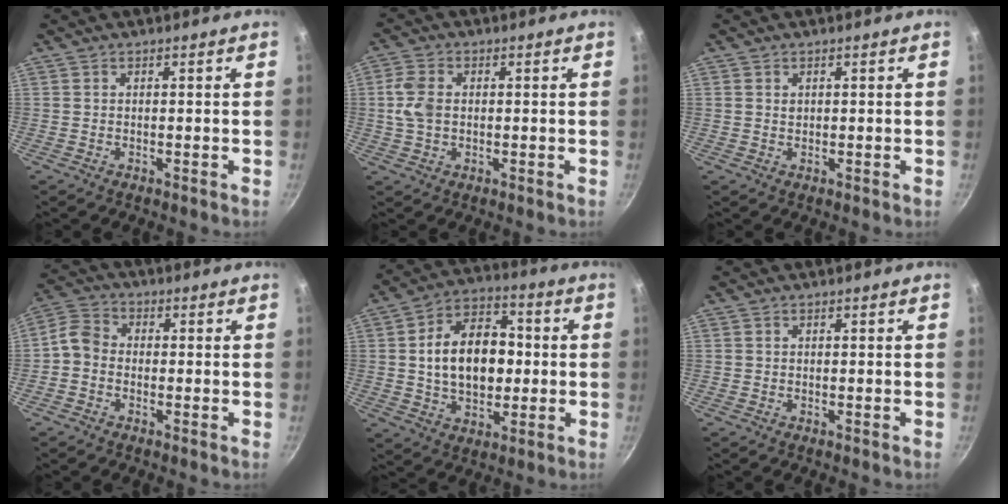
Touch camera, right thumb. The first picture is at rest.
{"total": 5.7, "force": [0.4, 3.9, 4.1], "torque": [-0.082, 0.006, 0.004]}
{"total": 0.8, "force": [0.3, 0.6, 0.4], "torque": [-0.005, 0.002, 0.007]}
{"total": 4.9, "force": [-1.4, 3.9, 2.7], "torque": [-0.047, 0.026, -0.045]}
{"total": 16.0, "force": [0.7, 10.9, 11.8], "torque": [-0.157, 0.022, 0.005]}
{"total": 0.0}